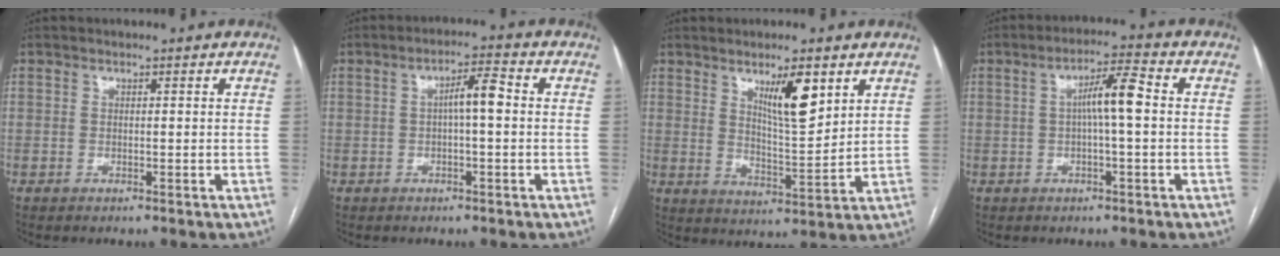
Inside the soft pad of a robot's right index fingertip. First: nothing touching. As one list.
[{"total": 4.4, "force": [0.1, 0.7, 4.3], "torque": [-0.071, 0.013, 0.001]}, {"total": 8.0, "force": [4.2, 1.5, 6.6], "torque": [-0.115, -0.010, 0.076]}, {"total": 6.1, "force": [0.3, 0.5, 6.0], "torque": [-0.103, 0.018, 0.004]}]